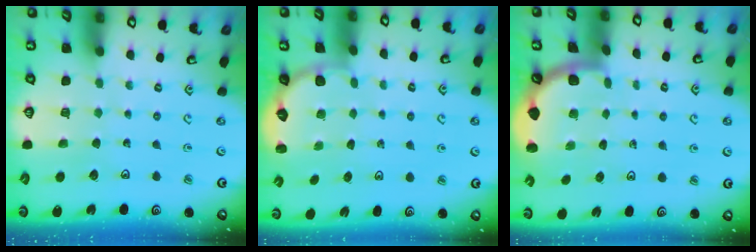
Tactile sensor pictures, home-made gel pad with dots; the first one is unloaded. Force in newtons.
{"total": 2.9, "press": 2.6, "slide": 1.2}
{"total": 1.8, "press": 1.8, "slide": 0.1}